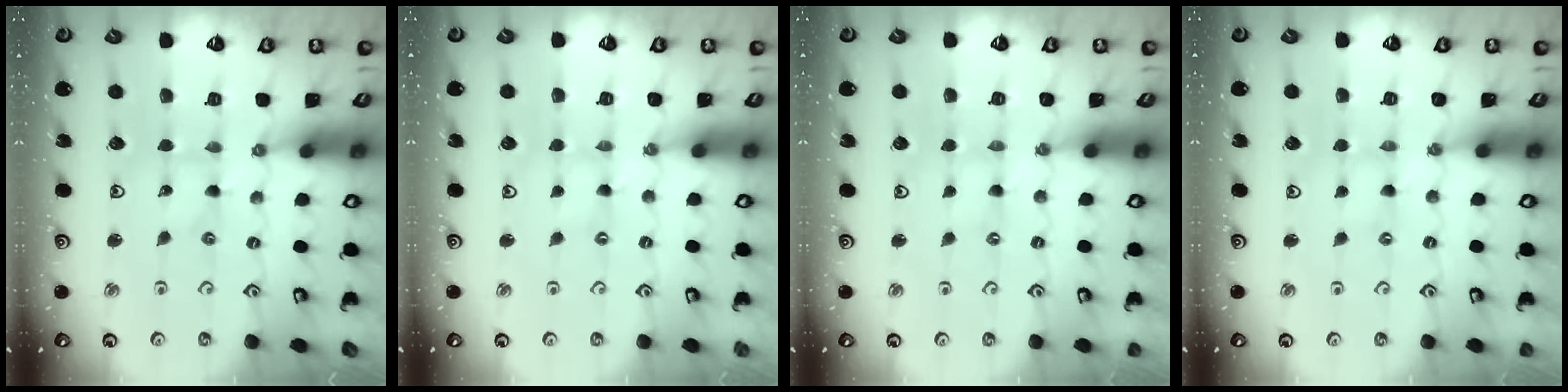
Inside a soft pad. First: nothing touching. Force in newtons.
{"total": 0.0}
{"total": 0.0}
{"total": 0.0}